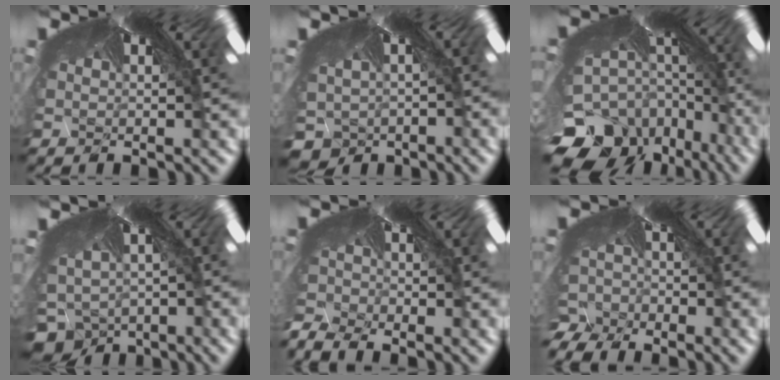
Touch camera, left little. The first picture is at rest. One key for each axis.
{"total": 4.5, "fx": -4.0, "fy": 1.9, "fz": -0.5, "tx": -0.045, "ty": -0.052, "tz": -0.023}
{"total": 12.1, "fx": -11.5, "fy": 3.5, "fz": -1.5, "tx": -0.017, "ty": -0.108, "tz": -0.143}
{"total": 8.0, "fx": -7.8, "fy": 1.7, "fz": -0.5, "tx": -0.007, "ty": -0.091, "tz": -0.083}
{"total": 8.9, "fx": -8.9, "fy": 0.3, "fz": 1.1, "tx": -0.024, "ty": -0.087, "tz": -0.111}
{"total": 9.5, "fx": -9.3, "fy": 1.4, "fz": 1.1, "tx": -0.026, "ty": -0.071, "tz": -0.131}